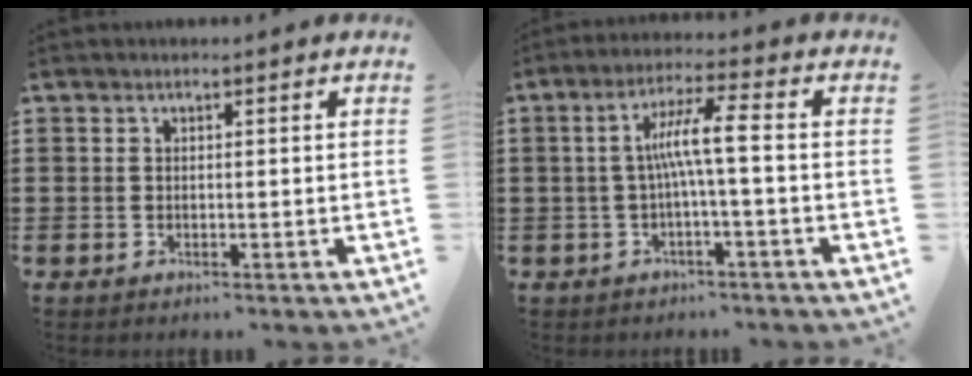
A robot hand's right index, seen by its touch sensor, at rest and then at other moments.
{"total": 6.5, "force": [-0.5, 0.4, 6.5], "torque": [-0.121, 0.005, -0.016]}